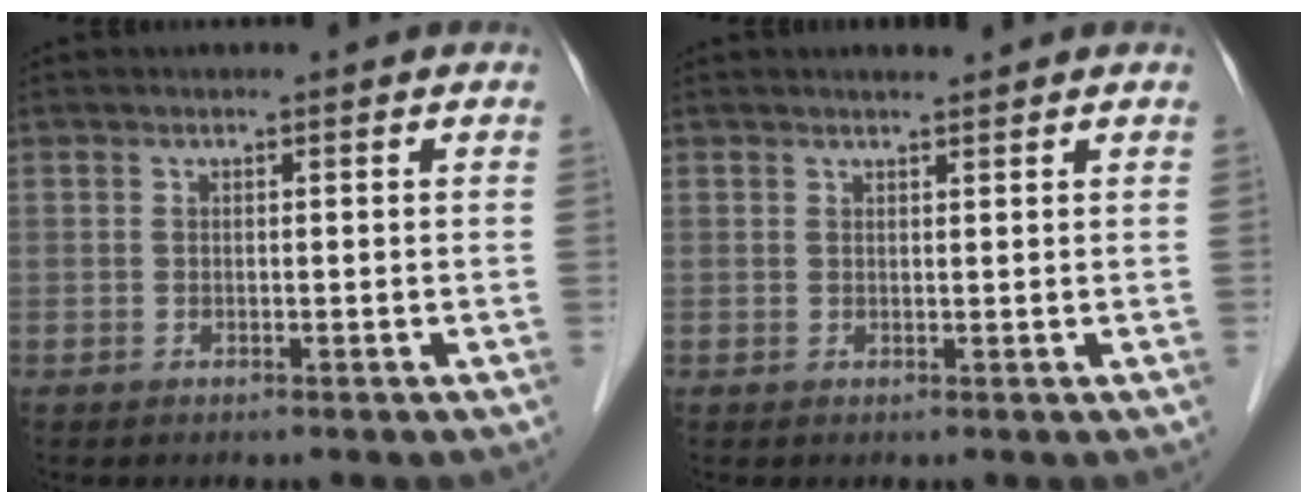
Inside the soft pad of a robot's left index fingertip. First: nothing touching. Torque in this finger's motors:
{"motor_torque": [0.17, -0.21, 0.05, 0.01]}